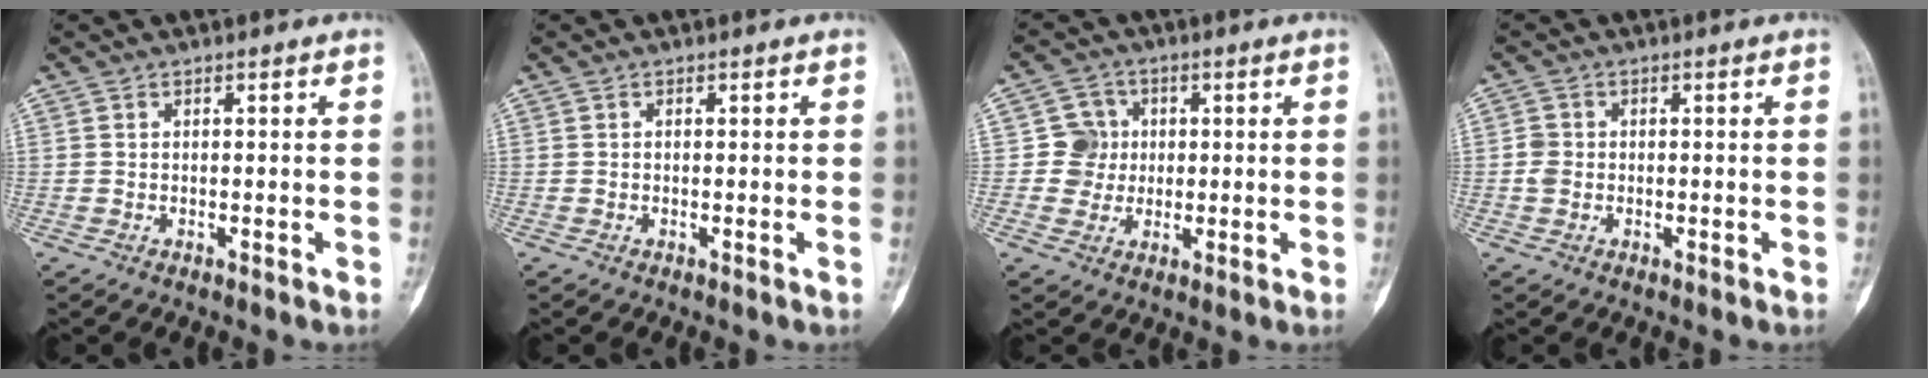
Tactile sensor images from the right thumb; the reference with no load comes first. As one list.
[{"total": 0.0}, {"total": 5.5, "force": [0.4, 5.5, 0.7], "torque": [0.029, 0.011, 0.001]}, {"total": 2.3, "force": [-0.2, 2.1, 1.0], "torque": [-0.015, 0.006, -0.004]}]